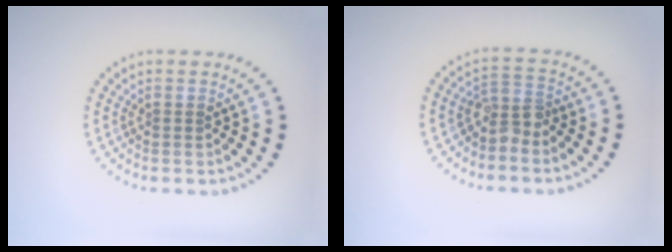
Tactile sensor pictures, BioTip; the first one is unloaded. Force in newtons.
{"total": 2.3, "press": 1.9, "slide": 1.4}